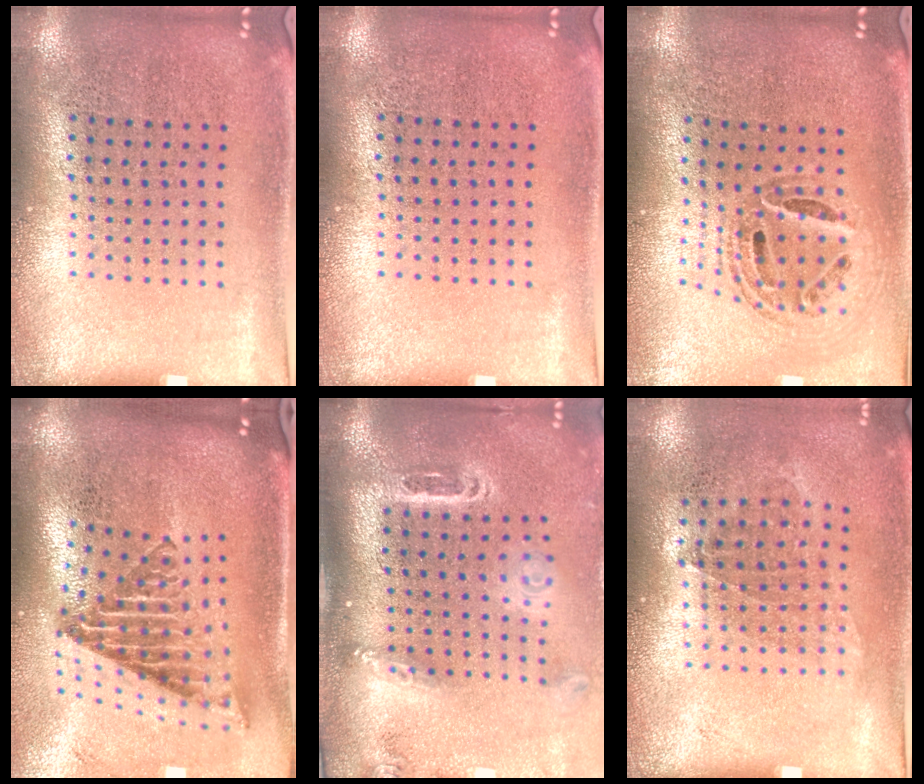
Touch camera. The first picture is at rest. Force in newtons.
{"total": 0.0}
{"total": 0.9, "press": 0.9, "slide": 0.2}
{"total": 2.8, "press": 1.7, "slide": 2.2}
{"total": 2.6, "press": 1.9, "slide": 1.8}
{"total": 1.0, "press": 0.8, "slide": 0.6}